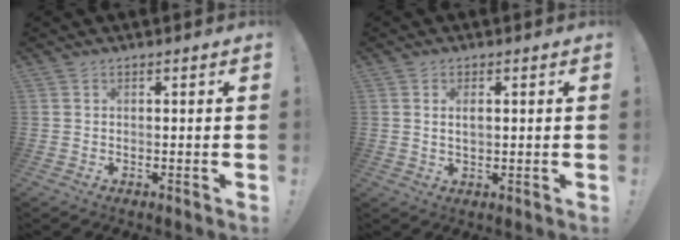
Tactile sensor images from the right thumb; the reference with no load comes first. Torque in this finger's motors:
{"motor_torque": [-0.35, 0.13, -0.15, 0.17, 0.00]}